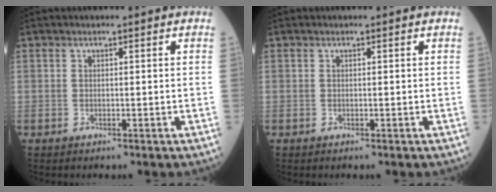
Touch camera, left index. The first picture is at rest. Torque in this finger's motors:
{"motor_torque": [0.00, 0.00, 0.00, 0.00]}